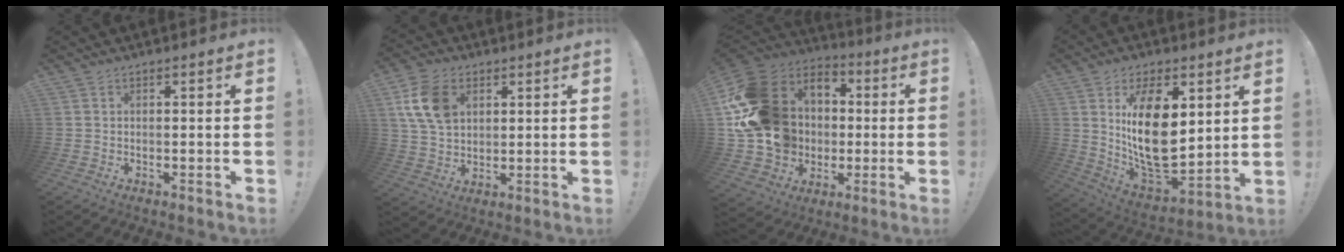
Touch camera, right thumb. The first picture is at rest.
{"total": 12.9, "force": [4.2, 9.4, 7.8], "torque": [-0.141, 0.003, 0.085]}
{"total": 24.0, "force": [2.1, 20.4, 12.5], "torque": [-0.226, -0.007, 0.091]}
{"total": 21.0, "force": [5.5, 11.3, 16.9], "torque": [-0.294, -0.044, 0.099]}